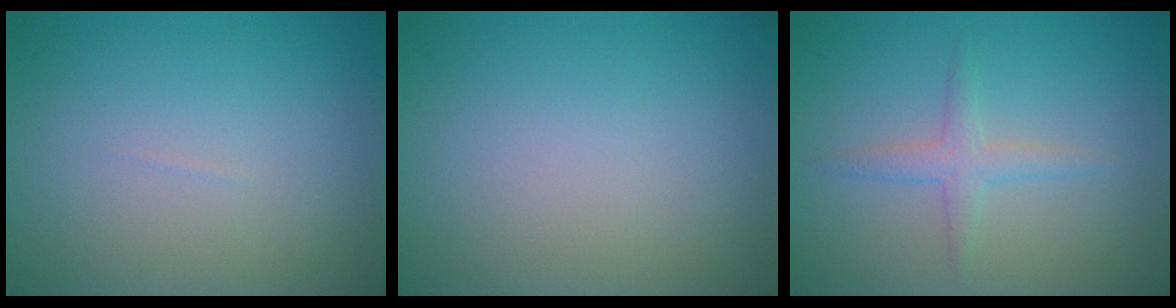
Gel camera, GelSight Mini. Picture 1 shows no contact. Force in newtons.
{"total": 0.0}
{"total": 1.8, "press": 1.8, "slide": 0.1}